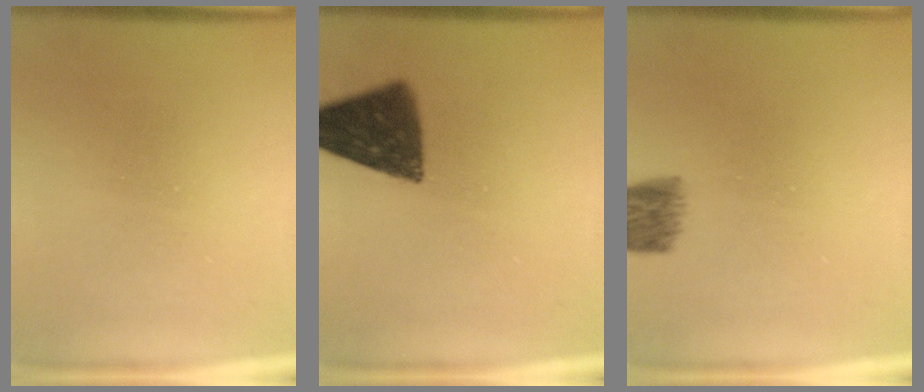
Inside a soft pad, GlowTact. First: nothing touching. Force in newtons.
{"total": 11.3}
{"total": 5.5}